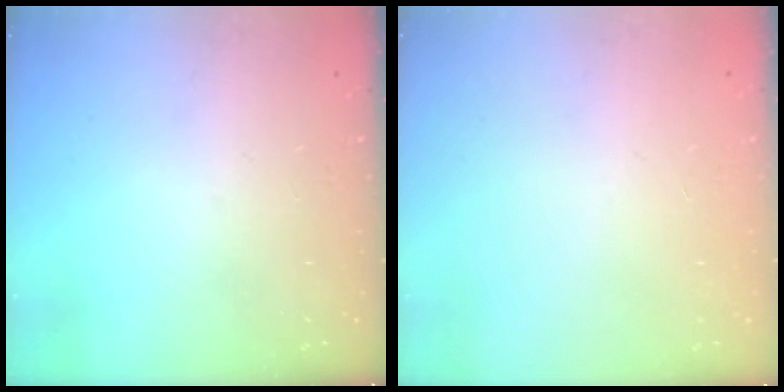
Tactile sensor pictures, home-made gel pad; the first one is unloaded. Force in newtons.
{"total": 0.0}